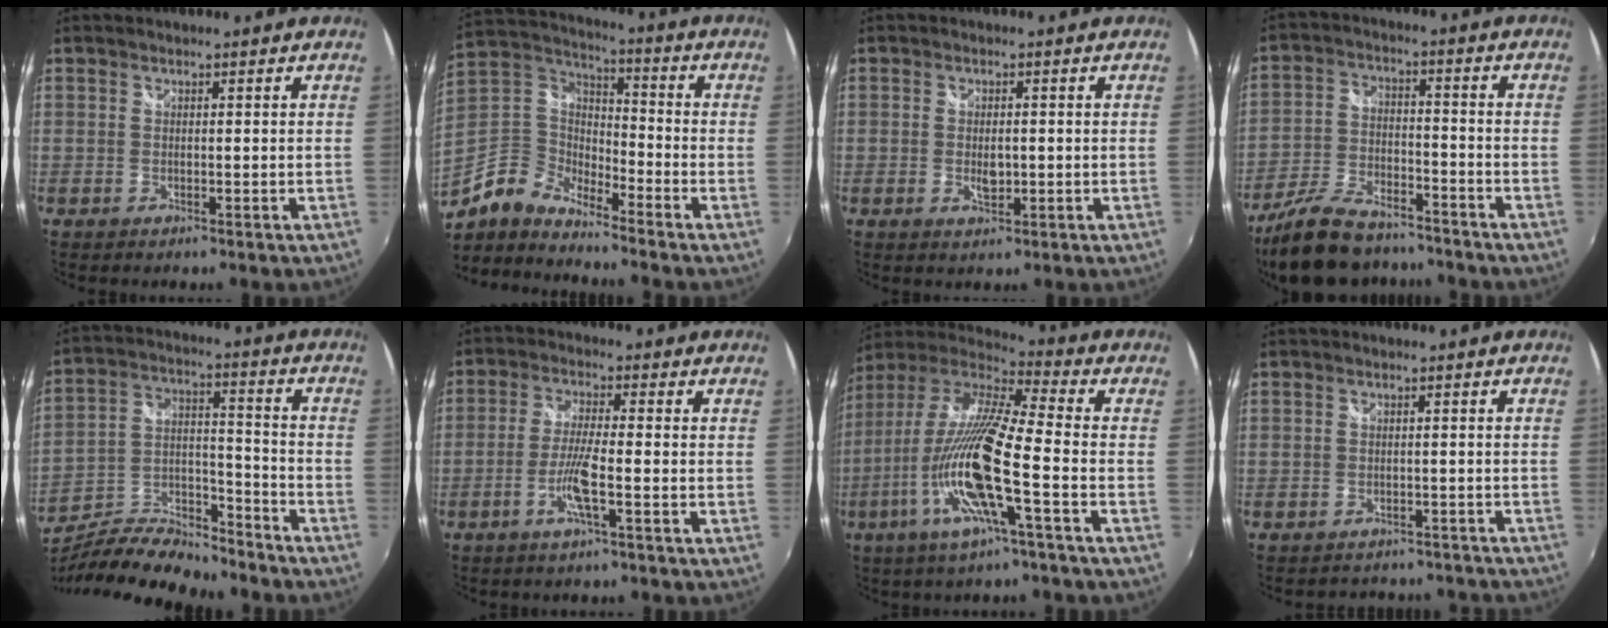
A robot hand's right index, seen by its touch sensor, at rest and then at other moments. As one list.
[{"total": 9.8, "force": [-7.5, 4.5, 4.4], "torque": [-0.099, 0.014, -0.165]}, {"total": 2.9, "force": [-0.4, 1.6, 2.4], "torque": [-0.040, -0.003, -0.006]}, {"total": 16.3, "force": [-13.4, 5.9, 7.3], "torque": [-0.161, -0.014, -0.225]}, {"total": 18.2, "force": [-14.8, 5.3, 9.1], "torque": [-0.178, 0.002, -0.248]}, {"total": 6.0, "force": [-2.5, 0.1, 5.5], "torque": [-0.117, -0.004, -0.050]}, {"total": 18.6, "force": [-6.3, 1.2, 17.5], "torque": [-0.321, -0.028, -0.127]}, {"total": 10.2, "force": [-9.3, 3.7, 2.3], "torque": [-0.043, 0.006, -0.101]}]